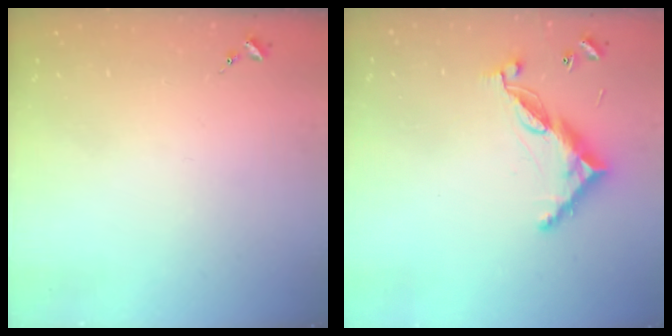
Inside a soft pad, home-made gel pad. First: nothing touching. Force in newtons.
{"total": 11.0, "press": 10.9, "slide": 0.8}